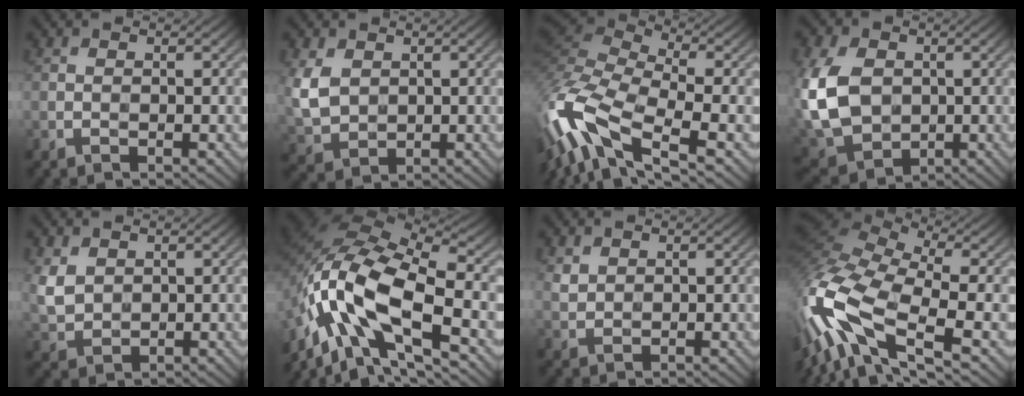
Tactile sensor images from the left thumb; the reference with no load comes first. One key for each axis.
{"total": 6.2, "fx": 1.5, "fy": 4.6, "fz": 3.8, "tx": -0.111, "ty": -0.005, "tz": 0.034}
{"total": 15.5, "fx": -6.5, "fy": 6.4, "fz": 12.5, "tx": -0.319, "ty": -0.001, "tz": -0.129}
{"total": 13.4, "fx": 0.2, "fy": 10.0, "fz": 8.9, "tx": -0.254, "ty": -0.014, "tz": 0.000}
{"total": 4.1, "fx": 1.6, "fy": 3.1, "fz": 2.2, "tx": -0.067, "ty": -0.004, "tz": 0.038}
{"total": 16.6, "fx": -6.4, "fy": 7.4, "fz": 13.4, "tx": -0.287, "ty": -0.012, "tz": -0.128}
{"total": 1.6, "fx": 1.1, "fy": 1.0, "fz": 0.6, "tx": -0.018, "ty": -0.002, "tz": 0.026}
{"total": 16.9, "fx": -3.9, "fy": 7.4, "fz": 14.7, "tx": -0.368, "ty": -0.010, "tz": -0.068}